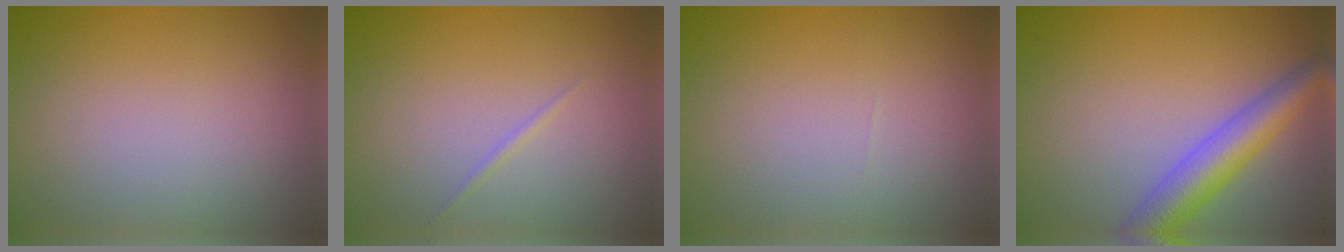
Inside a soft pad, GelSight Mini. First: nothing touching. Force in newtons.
{"total": 0.6, "press": 0.6, "slide": 0.0}
{"total": 0.0}
{"total": 5.4, "press": 5.4, "slide": 0.1}